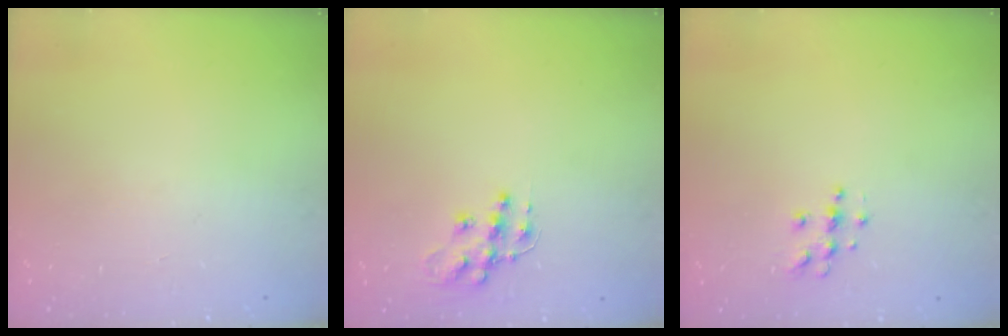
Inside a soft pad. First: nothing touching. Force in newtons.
{"total": 10.7, "press": 10.7, "slide": 0.7}
{"total": 5.4, "press": 5.4, "slide": 0.6}